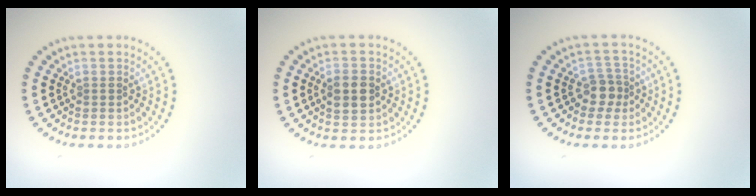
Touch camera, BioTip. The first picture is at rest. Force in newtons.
{"total": 2.9, "press": 2.9, "slide": 0.1}
{"total": 2.0, "press": 1.7, "slide": 1.1}